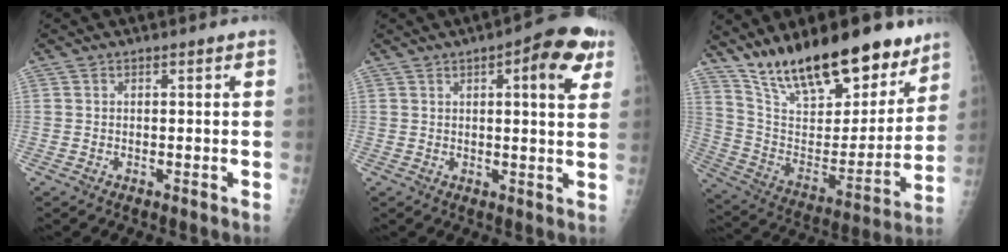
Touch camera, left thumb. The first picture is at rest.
{"total": 10.2, "force": [4.4, 3.0, 8.7], "torque": [-0.091, -0.005, 0.048]}
{"total": 25.3, "force": [18.8, 9.2, 14.3], "torque": [-0.190, -0.085, 0.317]}